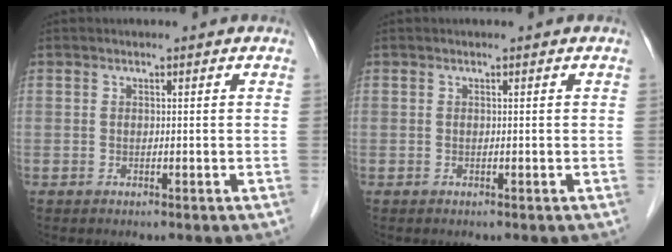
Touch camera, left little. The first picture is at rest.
{"total": 0.0}